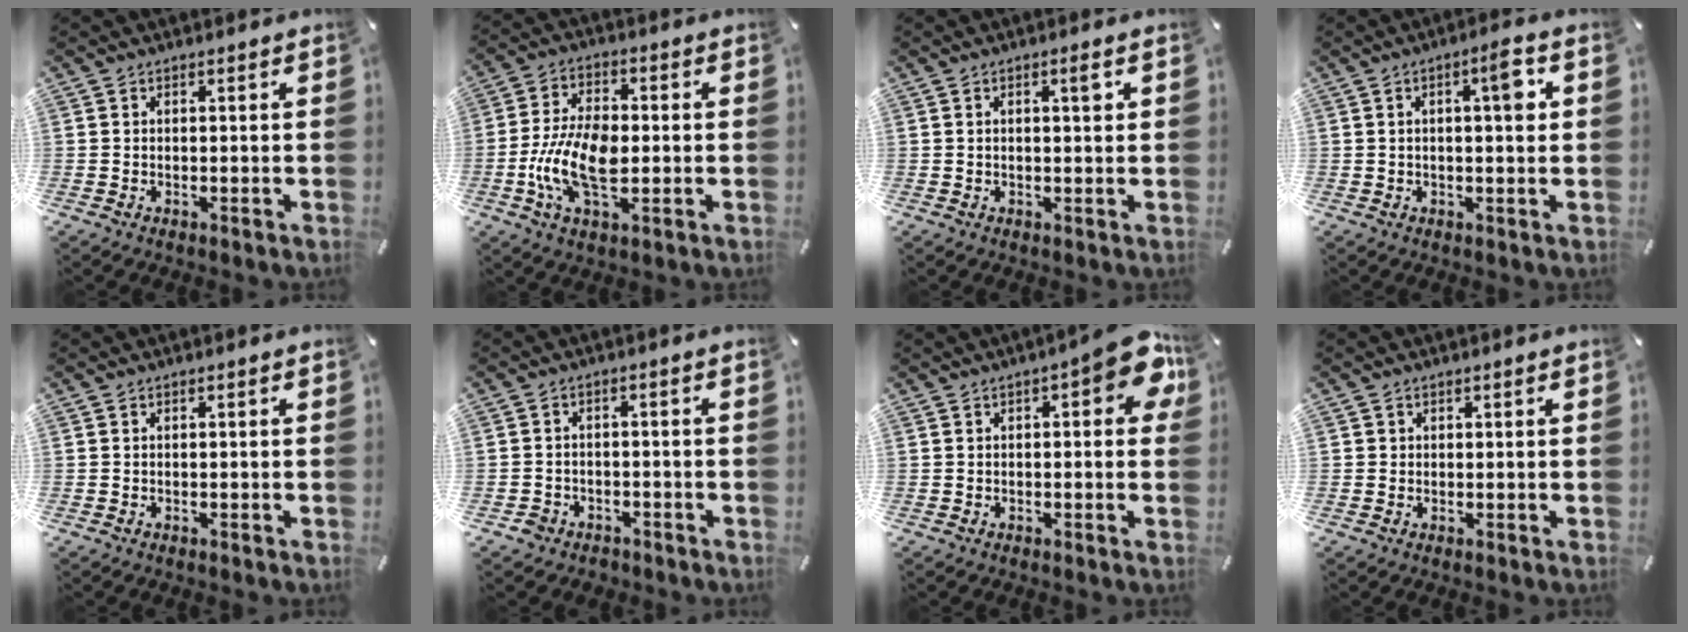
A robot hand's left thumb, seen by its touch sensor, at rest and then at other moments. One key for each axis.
{"total": 12.1, "fx": -2.3, "fy": 6.8, "fz": 9.8, "tx": -0.215, "ty": 0.002, "tz": -0.040}
{"total": 2.6, "fx": 0.8, "fy": 0.6, "fz": 2.4, "tx": -0.040, "ty": 0.002, "tz": 0.009}
{"total": 6.4, "fx": 1.5, "fy": 1.5, "fz": 6.1, "tx": -0.079, "ty": -0.008, "tz": 0.013}
{"total": 0.0}
{"total": 3.0, "fx": -2.0, "fy": 2.2, "fz": 0.5, "tx": -0.007, "ty": 0.011, "tz": -0.042}
{"total": 9.7, "fx": 2.6, "fy": 3.6, "fz": 8.6, "tx": -0.101, "ty": -0.016, "tz": 0.040}
{"total": 0.7, "fx": 0.3, "fy": 0.7, "fz": 0.0, "tx": 0.000, "ty": 0.003, "tz": 0.006}